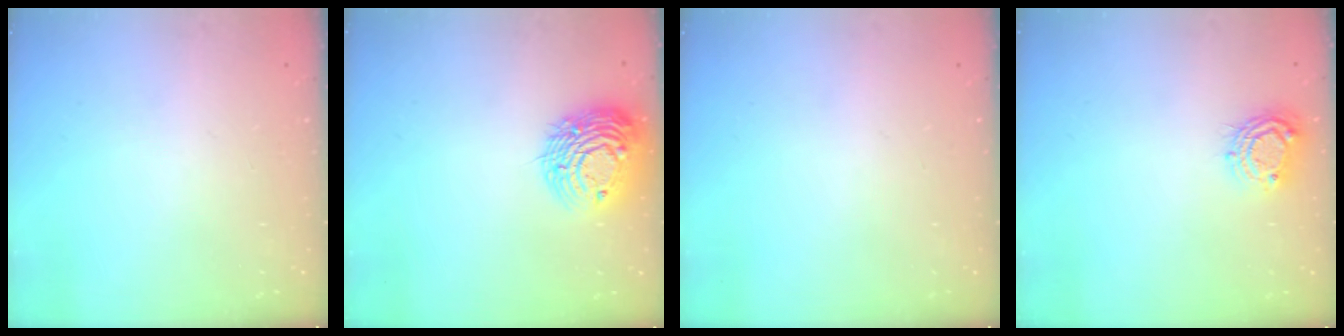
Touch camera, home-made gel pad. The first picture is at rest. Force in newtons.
{"total": 13.8, "press": 13.7, "slide": 1.2}
{"total": 0.0}
{"total": 8.1, "press": 8.1, "slide": 0.7}